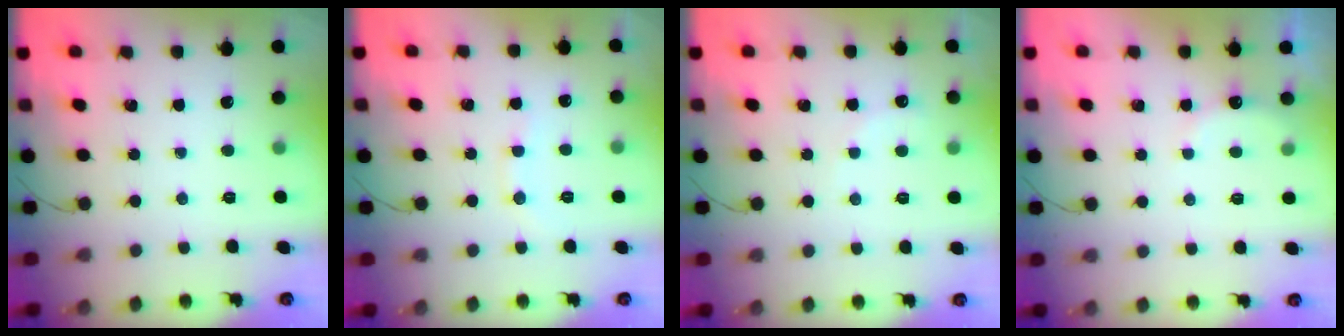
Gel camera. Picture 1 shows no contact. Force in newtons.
{"total": 7.3, "press": 7.2, "slide": 1.4}
{"total": 5.7, "press": 5.6, "slide": 1.3}
{"total": 6.7, "press": 6.6, "slide": 1.2}